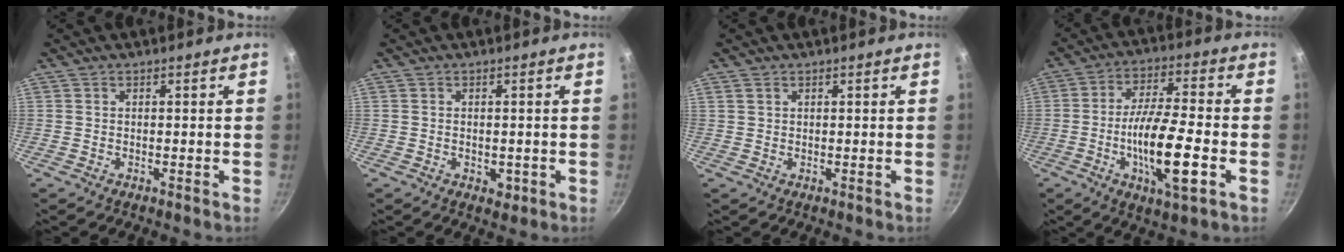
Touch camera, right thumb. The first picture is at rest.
{"total": 2.3, "force": [-0.5, 1.7, 1.5], "torque": [-0.017, -0.004, -0.006]}
{"total": 1.0, "force": [0.6, 0.7, 0.4], "torque": [-0.006, 0.002, 0.011]}
{"total": 14.8, "force": [-4.0, 3.7, 13.8], "torque": [-0.246, 0.016, -0.074]}